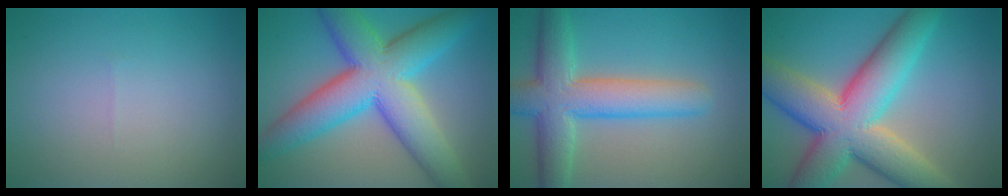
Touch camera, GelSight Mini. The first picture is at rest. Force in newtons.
{"total": 11.8, "press": 11.8, "slide": 0.0}
{"total": 7.8, "press": 7.7, "slide": 0.3}
{"total": 12.6, "press": 12.5, "slide": 0.7}